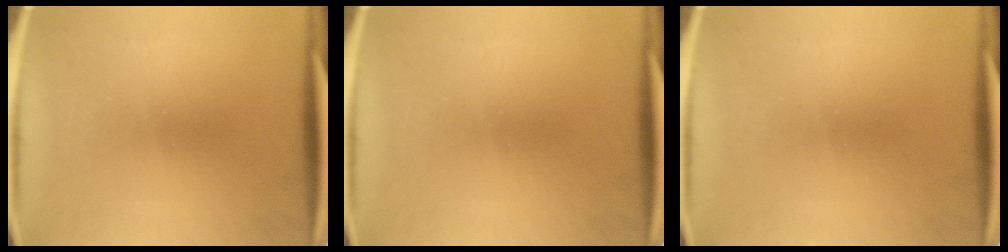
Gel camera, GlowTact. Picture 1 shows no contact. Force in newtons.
{"total": 0.0}
{"total": 0.0}